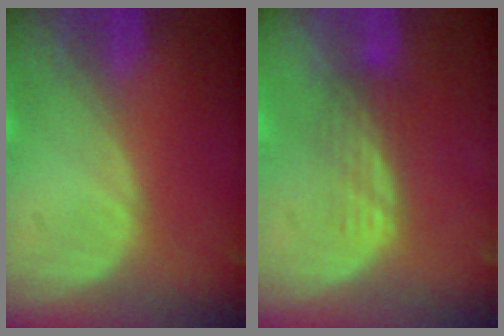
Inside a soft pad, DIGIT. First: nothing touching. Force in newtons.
{"total": 3.4, "press": 3.0, "slide": 1.6}